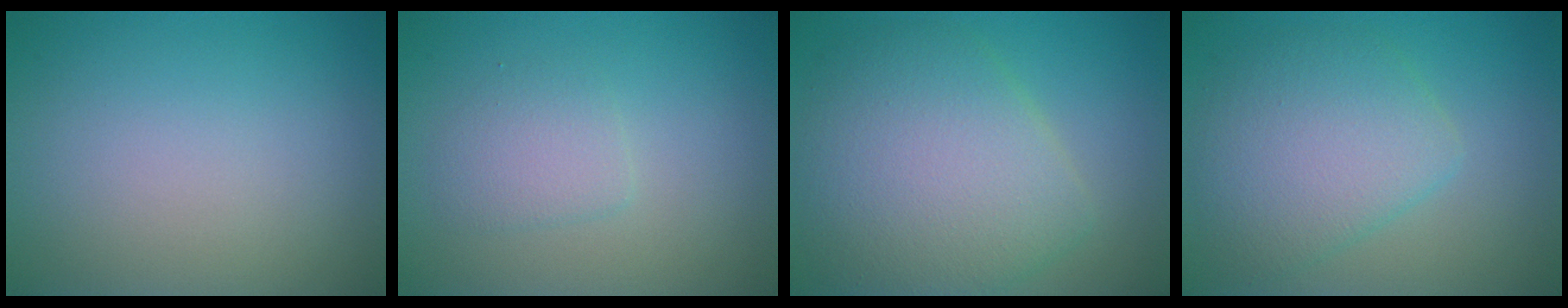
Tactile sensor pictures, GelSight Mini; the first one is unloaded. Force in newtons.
{"total": 1.9, "press": 1.9, "slide": 0.1}
{"total": 8.2, "press": 8.2, "slide": 0.2}
{"total": 5.5, "press": 5.5, "slide": 0.1}